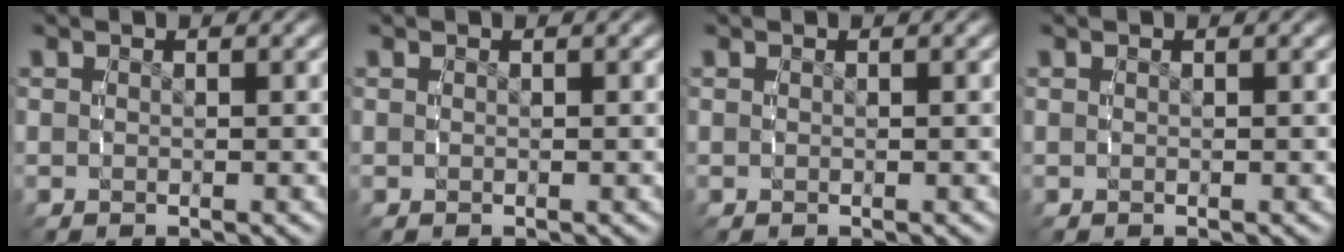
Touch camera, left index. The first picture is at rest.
{"total": 0.0}
{"total": 0.0}
{"total": 0.0}